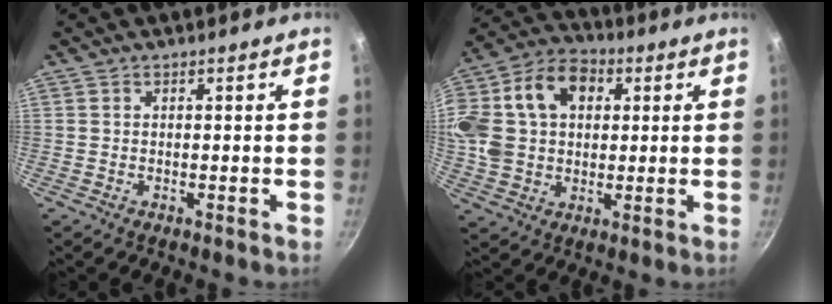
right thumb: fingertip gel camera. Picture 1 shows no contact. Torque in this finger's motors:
{"motor_torque": [1.12, 2.96, 1.13, 0.77, 0.16]}